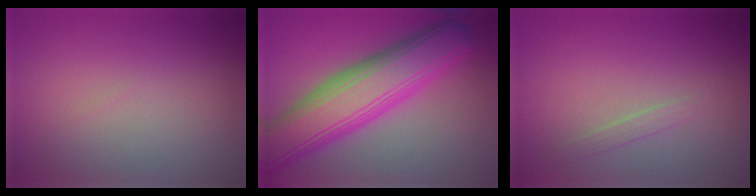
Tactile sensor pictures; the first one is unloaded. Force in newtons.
{"total": 9.9, "press": 9.8, "slide": 0.6}
{"total": 0.8, "press": 0.8, "slide": 0.1}